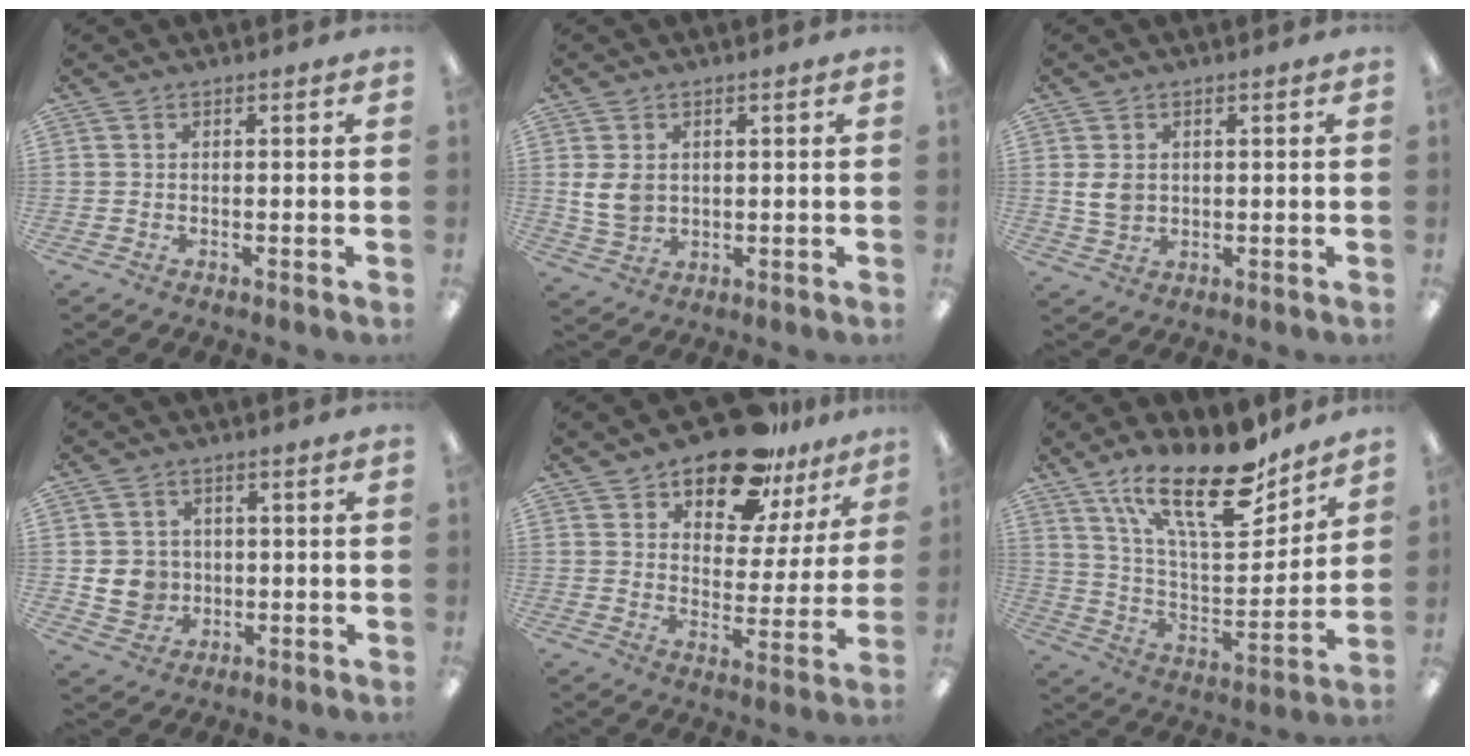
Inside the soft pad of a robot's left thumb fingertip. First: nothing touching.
{"total": 6.3, "force": [1.3, 4.9, 3.8], "torque": [-0.087, 0.001, 0.022]}
{"total": 4.9, "force": [0.8, 3.9, 2.9], "torque": [-0.064, -0.001, 0.012]}
{"total": 6.9, "force": [-0.2, 6.5, 2.2], "torque": [-0.048, 0.011, -0.001]}
{"total": 16.2, "force": [13.0, 7.1, 6.7], "torque": [-0.109, -0.083, 0.230]}
{"total": 23.0, "force": [15.5, 8.5, 14.7], "torque": [-0.238, -0.098, 0.266]}